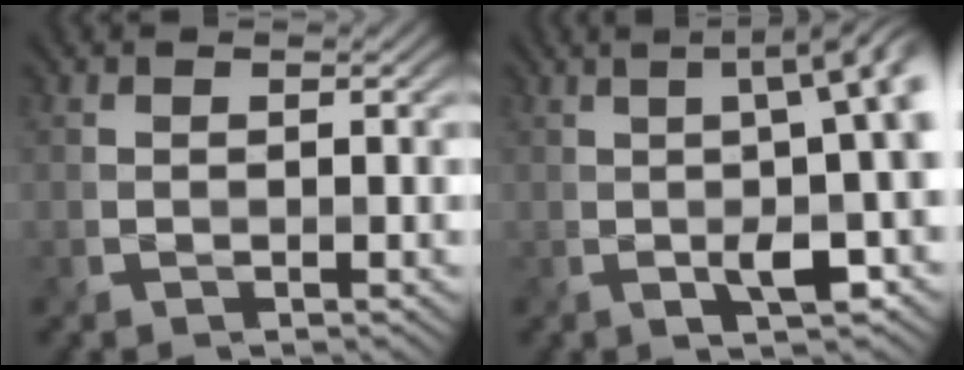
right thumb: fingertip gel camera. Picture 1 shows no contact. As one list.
[{"total": 12.2, "force": [-0.3, 3.9, 11.6], "torque": [-0.122, 0.029, -0.028]}]